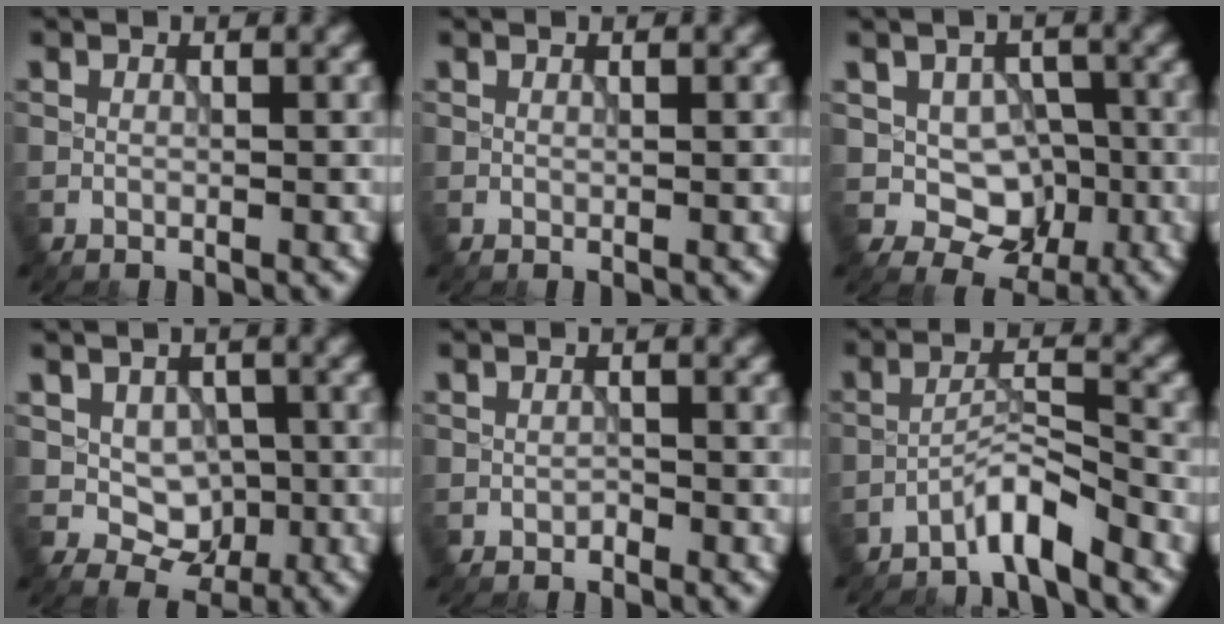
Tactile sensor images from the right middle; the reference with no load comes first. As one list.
[{"total": 0.0}, {"total": 5.2, "force": [-0.6, 4.3, 2.9], "torque": [-0.038, -0.004, -0.011]}, {"total": 4.0, "force": [0.2, 3.2, 2.4], "torque": [-0.034, -0.008, 0.007]}, {"total": 0.5, "force": [-0.4, 0.3, 0.2], "torque": [-0.003, 0.000, -0.007]}, {"total": 3.5, "force": [-2.9, 0.2, 1.9], "torque": [-0.032, 0.013, -0.061]}]